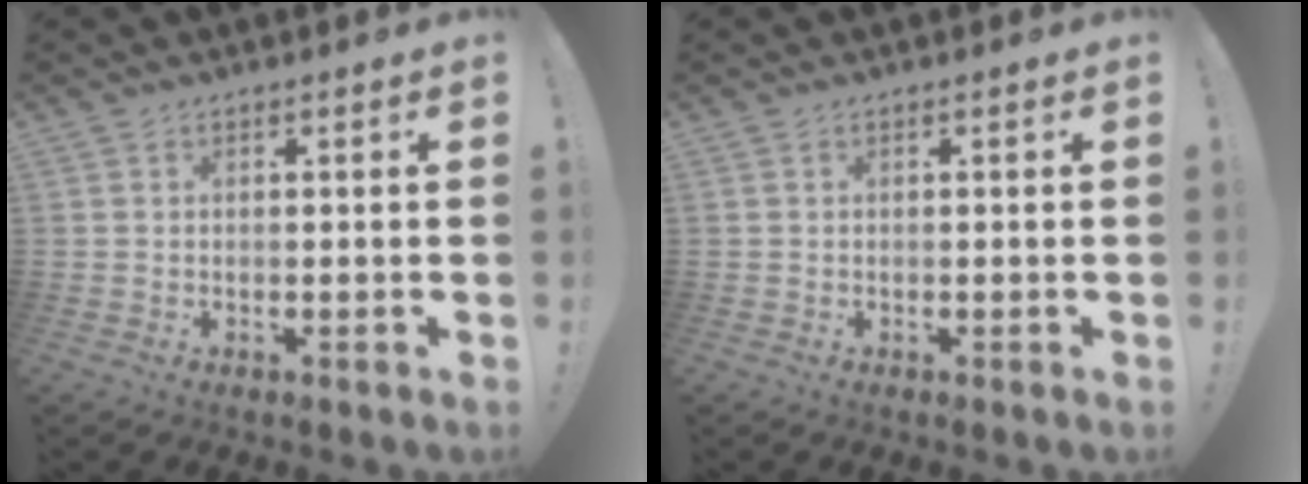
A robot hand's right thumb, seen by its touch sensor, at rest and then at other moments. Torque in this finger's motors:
{"motor_torque": [-0.09, -0.14, 0.05, -0.08, 0.01]}